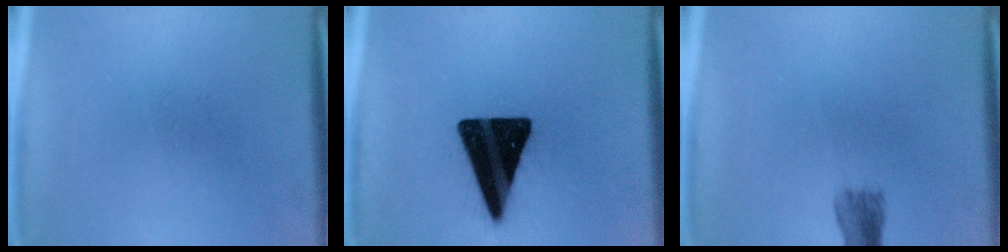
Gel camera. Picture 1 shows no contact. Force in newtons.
{"total": 19.1}
{"total": 2.5}